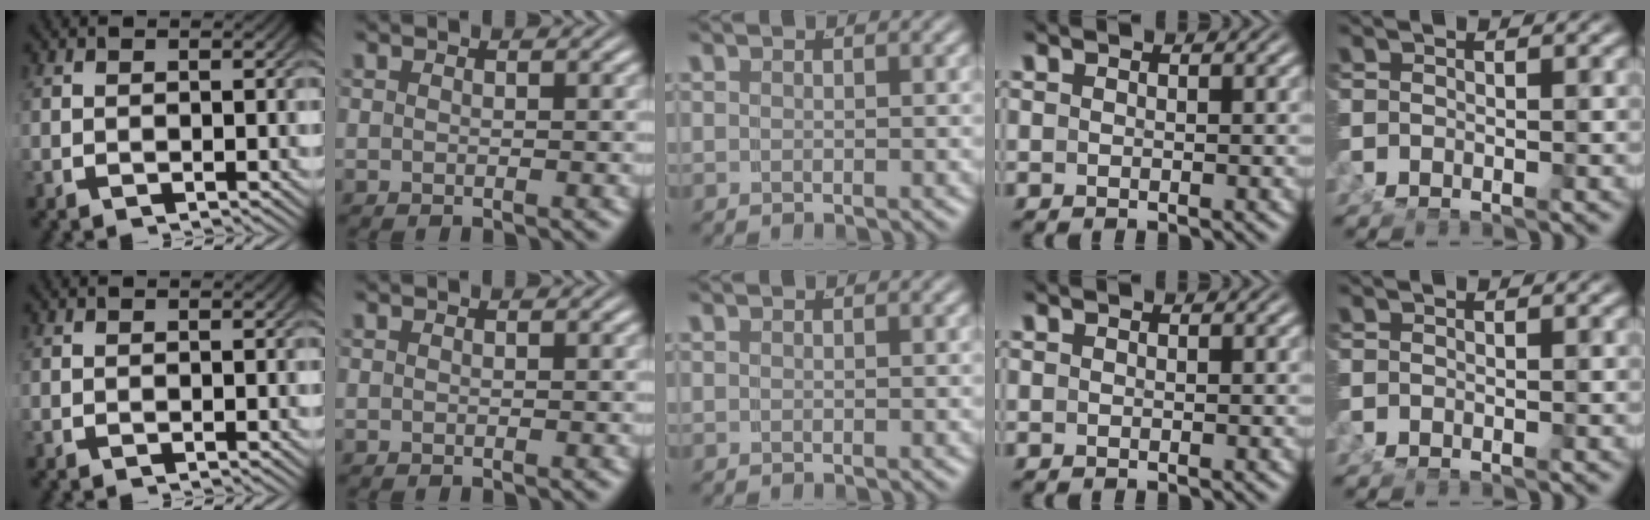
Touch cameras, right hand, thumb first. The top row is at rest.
{}